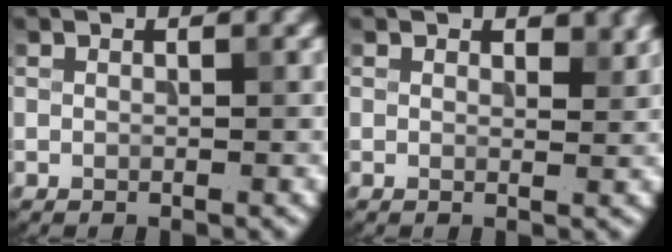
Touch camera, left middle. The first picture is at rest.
{"total": 1.4, "force": [1.0, 0.7, 0.7], "torque": [-0.006, -0.003, 0.016]}